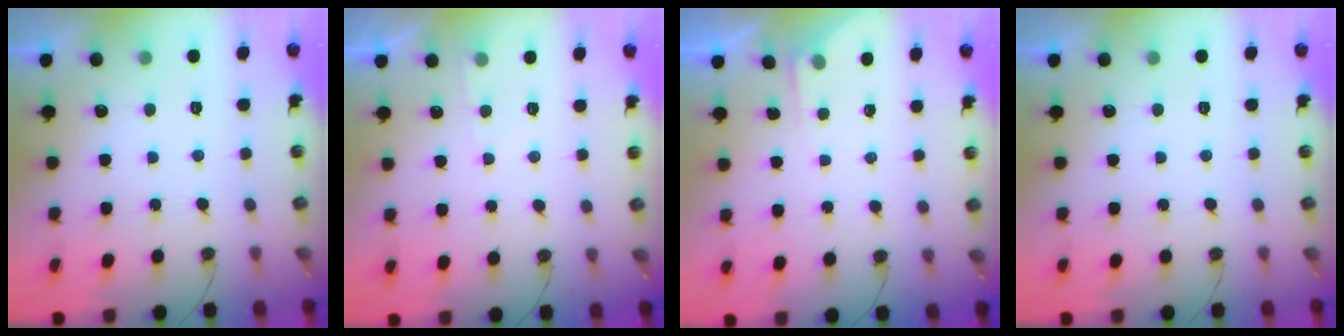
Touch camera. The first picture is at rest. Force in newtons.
{"total": 3.2, "press": 3.1, "slide": 0.4}
{"total": 3.0, "press": 2.9, "slide": 0.5}
{"total": 0.0}